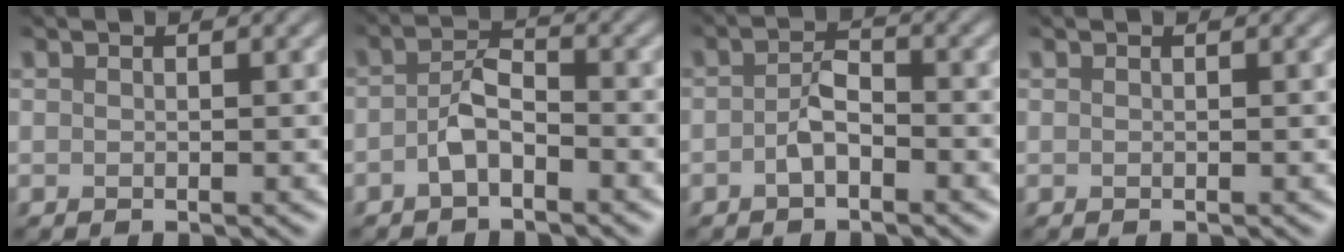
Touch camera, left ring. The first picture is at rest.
{"total": 2.5, "force": [-1.2, 1.1, 1.8], "torque": [-0.035, 0.008, -0.028]}
{"total": 2.0, "force": [-1.0, 1.0, 1.5], "torque": [-0.029, 0.006, -0.023]}
{"total": 0.0}